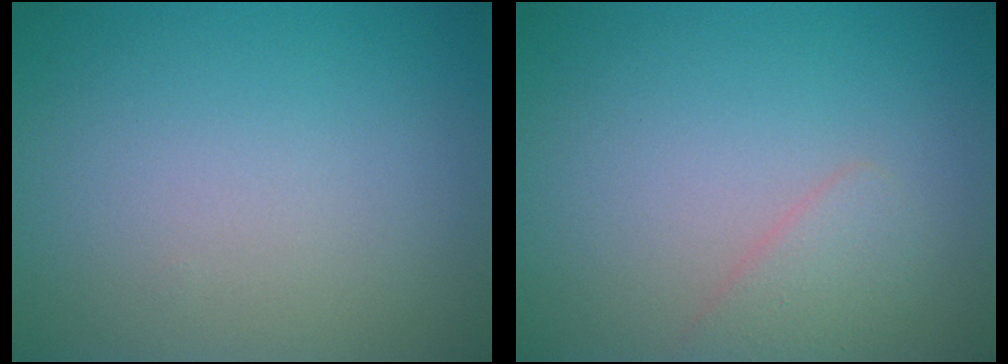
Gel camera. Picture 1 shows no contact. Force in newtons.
{"total": 1.6, "press": 1.6, "slide": 0.0}